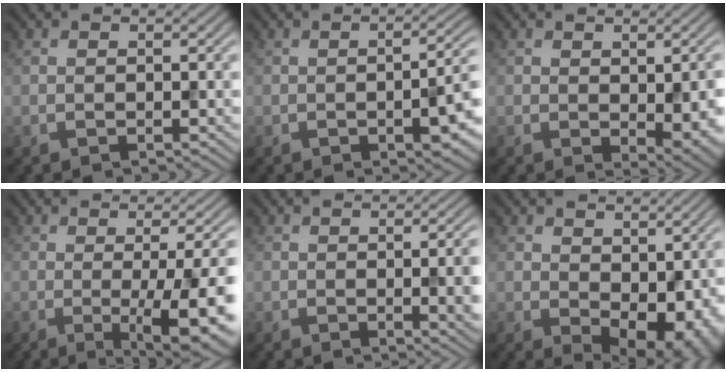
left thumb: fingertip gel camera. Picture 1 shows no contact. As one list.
[{"total": 6.5, "force": [-1.8, 2.1, 5.9], "torque": [-0.089, -0.010, -0.021]}, {"total": 5.4, "force": [-0.7, 2.5, 4.7], "torque": [-0.068, -0.016, 0.006]}, {"total": 10.9, "force": [-2.1, 2.3, 10.4], "torque": [-0.132, -0.001, -0.025]}, {"total": 6.1, "force": [-0.4, 1.9, 5.8], "torque": [-0.068, -0.006, 0.004]}, {"total": 9.1, "force": [0.6, 5.7, 7.1], "torque": [-0.103, -0.022, 0.026]}]